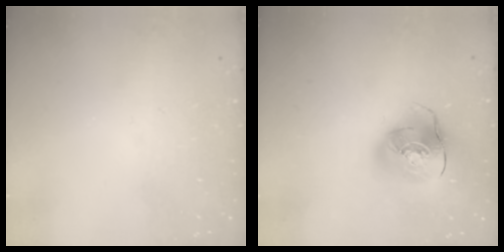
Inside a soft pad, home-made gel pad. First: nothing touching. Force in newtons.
{"total": 14.3, "press": 14.1, "slide": 2.3}